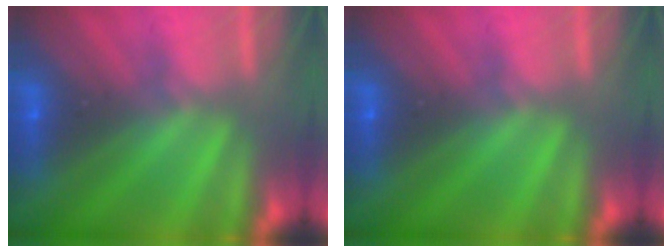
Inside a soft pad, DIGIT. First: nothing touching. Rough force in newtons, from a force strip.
{"total": 0.0}